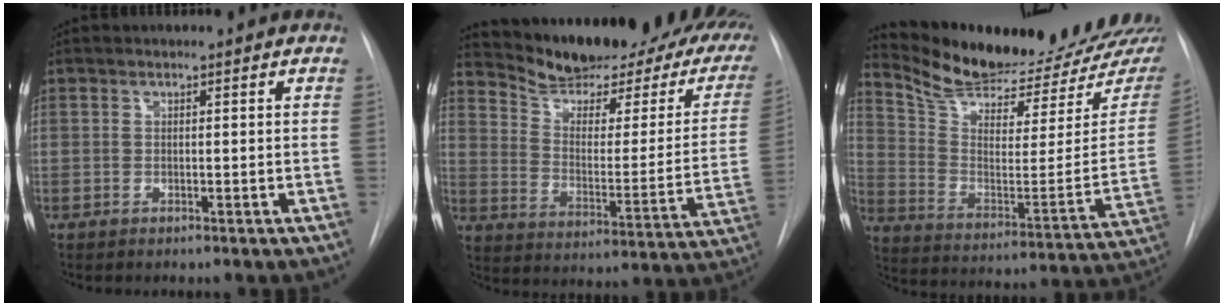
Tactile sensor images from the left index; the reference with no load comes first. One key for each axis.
{"total": 23.1, "fx": 19.1, "fy": 6.6, "fz": 11.1, "tx": -0.148, "ty": -0.029, "tz": 0.249}
{"total": 24.9, "fx": 22.9, "fy": 4.6, "fz": 8.7, "tx": -0.141, "ty": -0.076, "tz": 0.323}